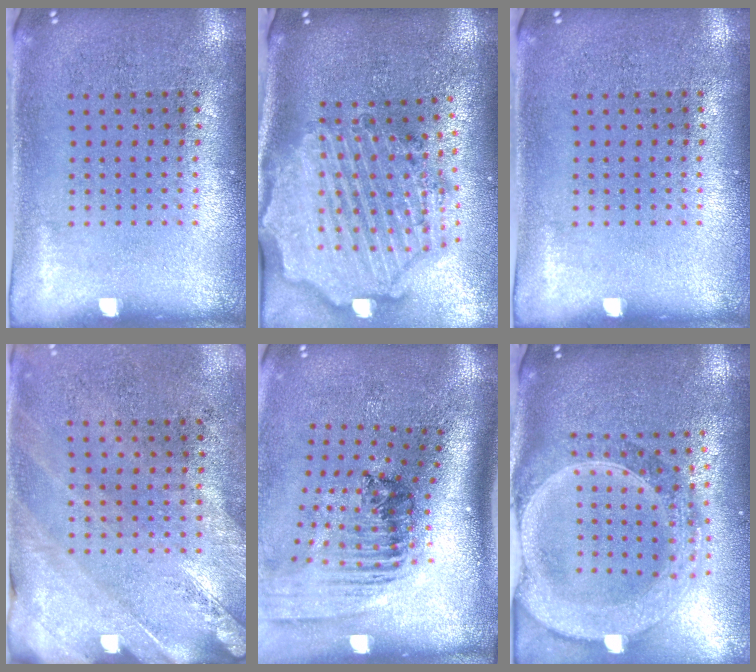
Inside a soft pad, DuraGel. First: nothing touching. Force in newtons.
{"total": 3.6, "press": 3.0, "slide": 2.0}
{"total": 0.0}
{"total": 2.5, "press": 2.0, "slide": 1.4}
{"total": 2.0, "press": 1.4, "slide": 1.4}
{"total": 2.9, "press": 2.5, "slide": 1.5}